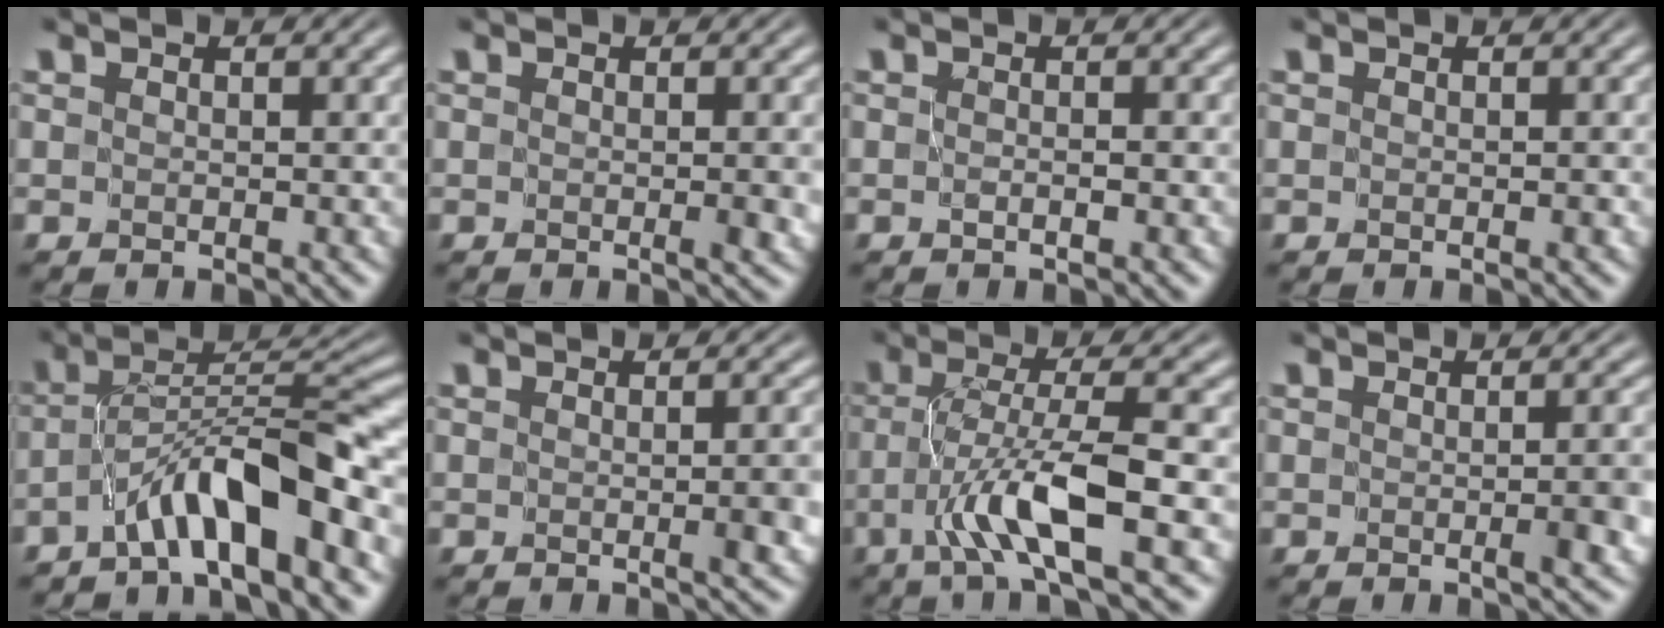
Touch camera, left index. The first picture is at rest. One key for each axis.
{"total": 1.7, "fx": -0.2, "fy": 0.1, "fz": 1.6, "tx": -0.021, "ty": -0.007, "tz": 0.000}
{"total": 0.6, "fx": -0.4, "fy": -0.2, "fz": 0.3, "tx": -0.007, "ty": -0.004, "tz": -0.006}
{"total": 0.0}
{"total": 7.1, "fx": -4.2, "fy": 1.0, "fz": 5.6, "tx": -0.094, "ty": 0.021, "tz": -0.073}
{"total": 3.1, "fx": -0.3, "fy": 0.6, "fz": 3.0, "tx": -0.032, "ty": -0.002, "tz": -0.003}
{"total": 6.8, "fx": -2.4, "fy": 1.0, "fz": 6.3, "tx": -0.120, "ty": 0.003, "tz": -0.046}
{"total": 2.9, "fx": -0.5, "fy": 0.4, "fz": 2.8, "tx": -0.037, "ty": -0.005, "tz": -0.005}